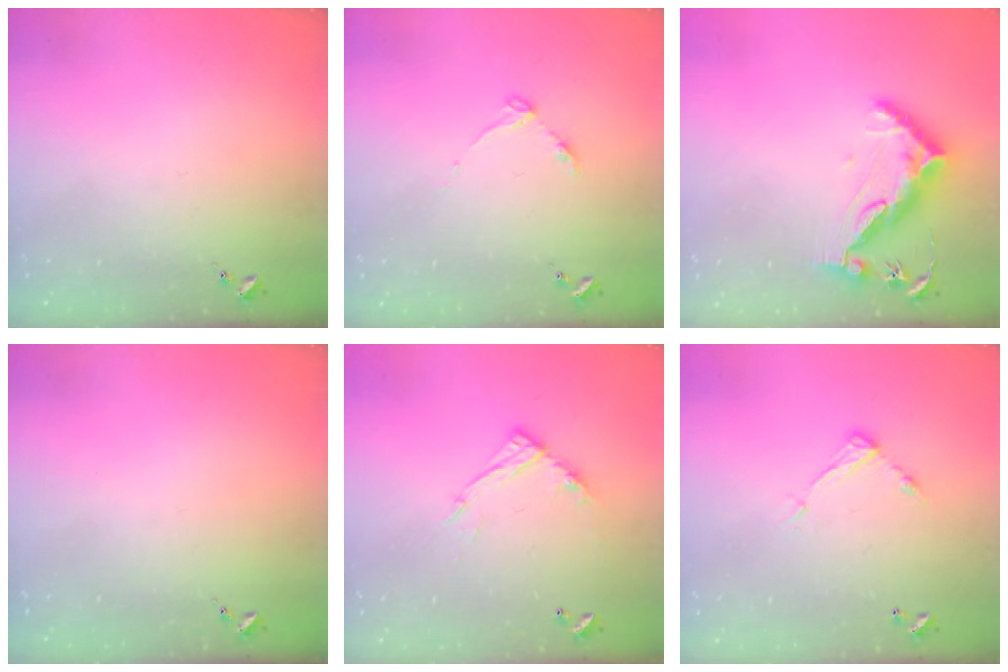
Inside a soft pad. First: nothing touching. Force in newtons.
{"total": 4.0, "press": 4.0, "slide": 0.5}
{"total": 11.5, "press": 11.4, "slide": 0.7}
{"total": 0.0}
{"total": 11.5, "press": 11.4, "slide": 0.8}
{"total": 7.9, "press": 7.9, "slide": 0.3}